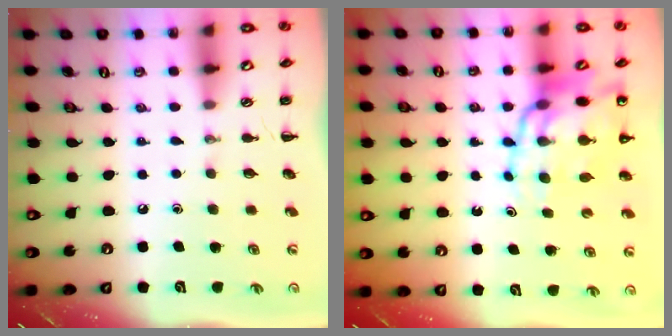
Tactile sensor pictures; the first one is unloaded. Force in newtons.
{"total": 15.5, "press": 14.9, "slide": 4.0}